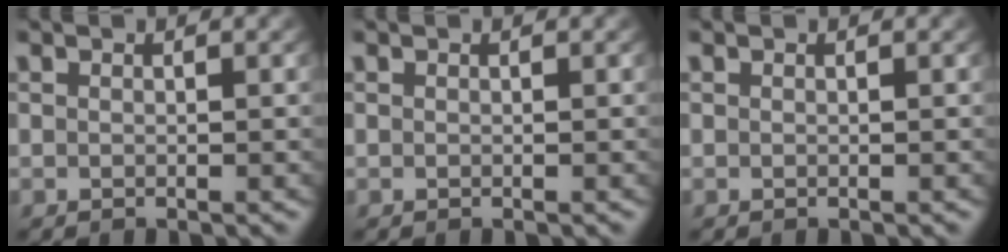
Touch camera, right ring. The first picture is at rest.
{"total": 0.0}
{"total": 0.0}